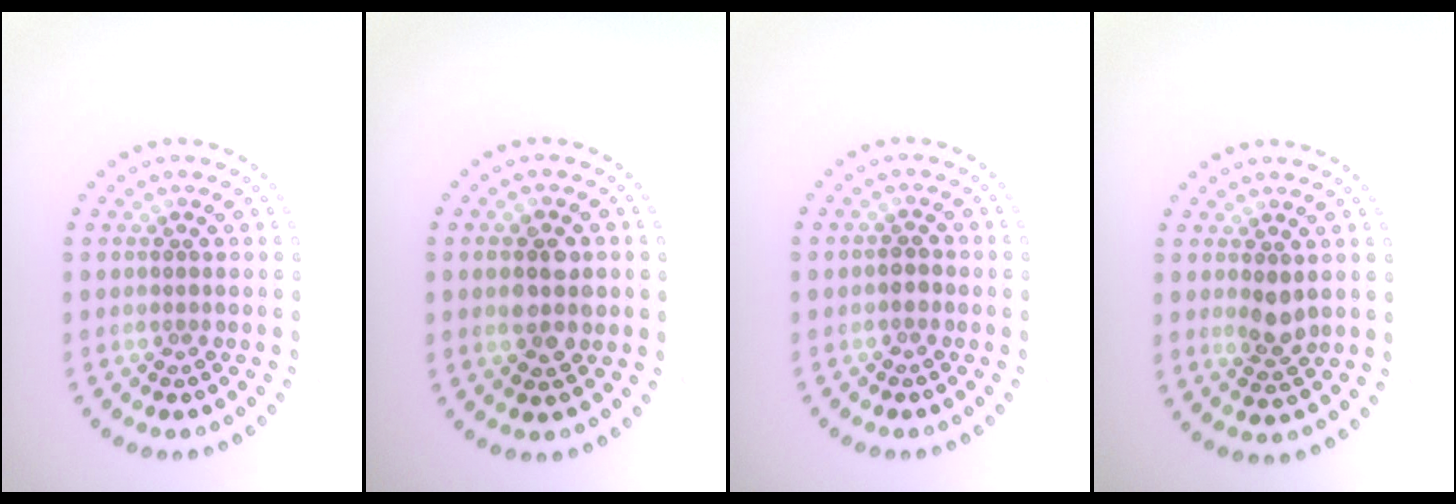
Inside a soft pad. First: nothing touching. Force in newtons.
{"total": 3.1, "press": 3.1, "slide": 0.1}
{"total": 1.0, "press": 1.0, "slide": 0.2}
{"total": 2.1, "press": 2.0, "slide": 0.5}